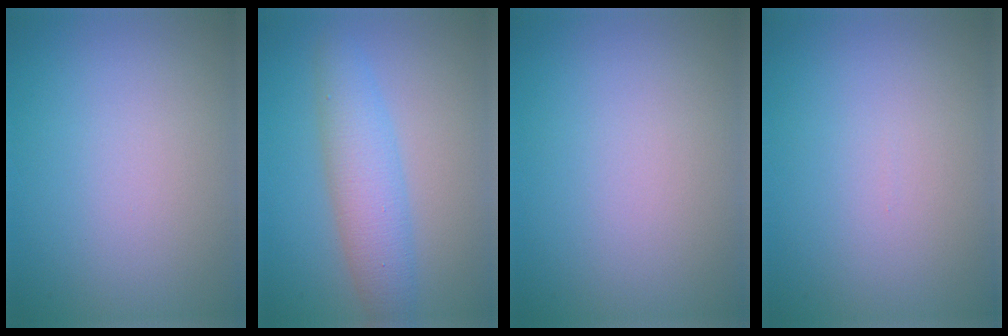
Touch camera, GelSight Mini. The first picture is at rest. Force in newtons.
{"total": 4.3, "press": 4.3, "slide": 0.1}
{"total": 0.0}
{"total": 0.0}